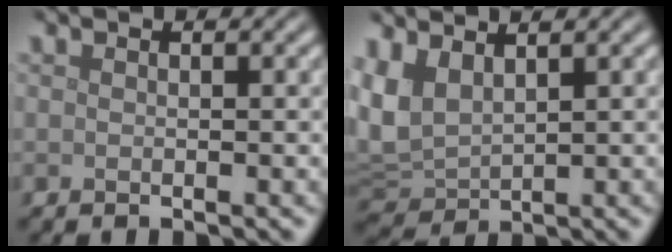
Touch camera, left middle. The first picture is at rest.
{"total": 4.5, "force": [2.0, 2.6, 3.1], "torque": [-0.084, 0.003, 0.044]}